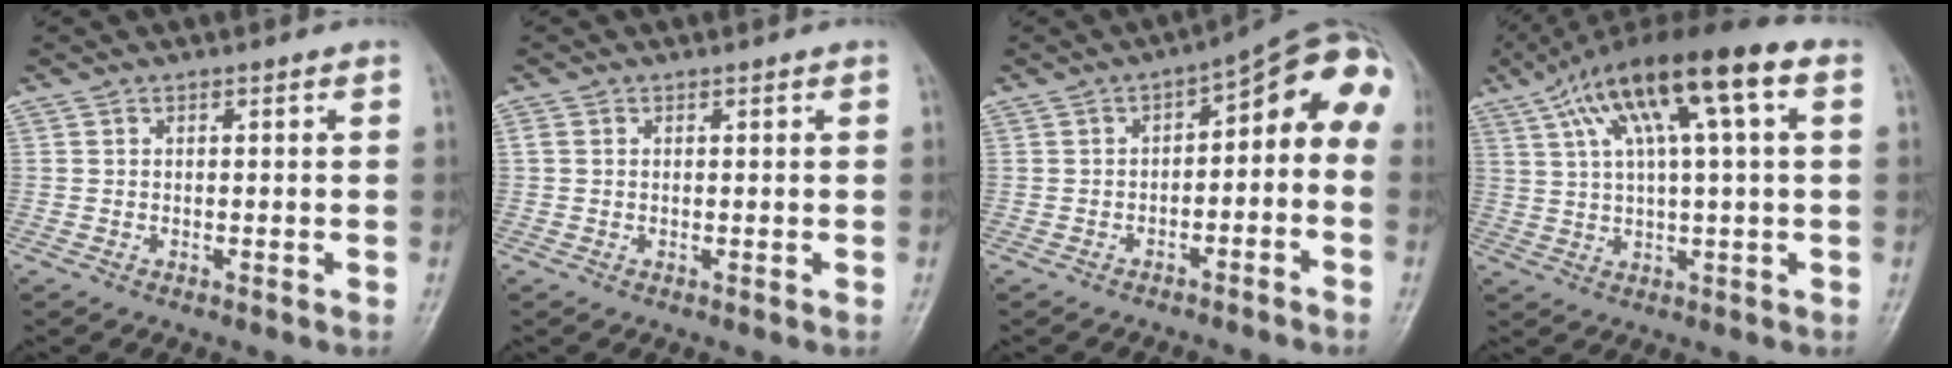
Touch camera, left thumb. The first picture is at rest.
{"total": 0.9, "force": [0.3, 0.5, 0.7], "torque": [-0.018, 0.002, 0.006]}
{"total": 10.6, "force": [-1.7, 5.3, 9.0], "torque": [-0.088, 0.068, -0.030]}
{"total": 17.7, "force": [7.0, 4.2, 15.8], "torque": [-0.275, 0.029, 0.116]}